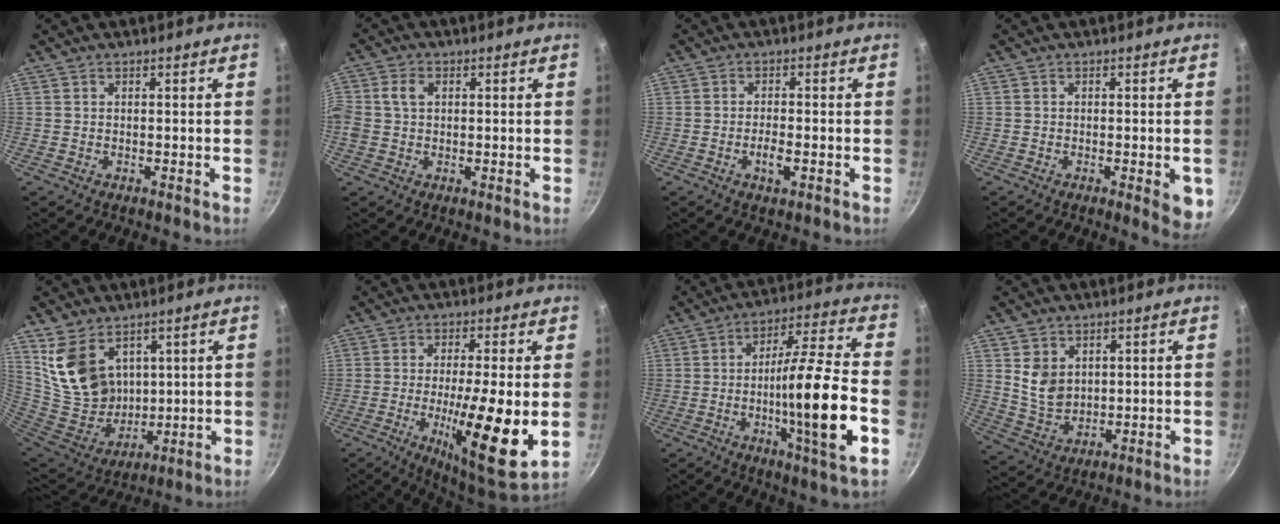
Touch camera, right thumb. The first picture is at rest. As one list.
[{"total": 4.5, "force": [0.8, 3.4, 2.9], "torque": [-0.051, 0.008, 0.007]}, {"total": 3.3, "force": [-1.2, 1.1, 2.9], "torque": [-0.054, 0.006, -0.023]}, {"total": 5.0, "force": [-1.4, 1.6, 4.5], "torque": [-0.044, -0.003, -0.018]}, {"total": 14.6, "force": [7.2, 10.1, 7.8], "torque": [-0.125, -0.053, 0.159]}, {"total": 16.3, "force": [-2.4, 3.0, 15.9], "torque": [-0.245, -0.017, -0.040]}, {"total": 18.6, "force": [-4.4, 1.9, 18.0], "torque": [-0.281, 0.026, -0.072]}, {"total": 7.2, "force": [2.1, 5.5, 4.2], "torque": [-0.060, -0.021, 0.052]}]